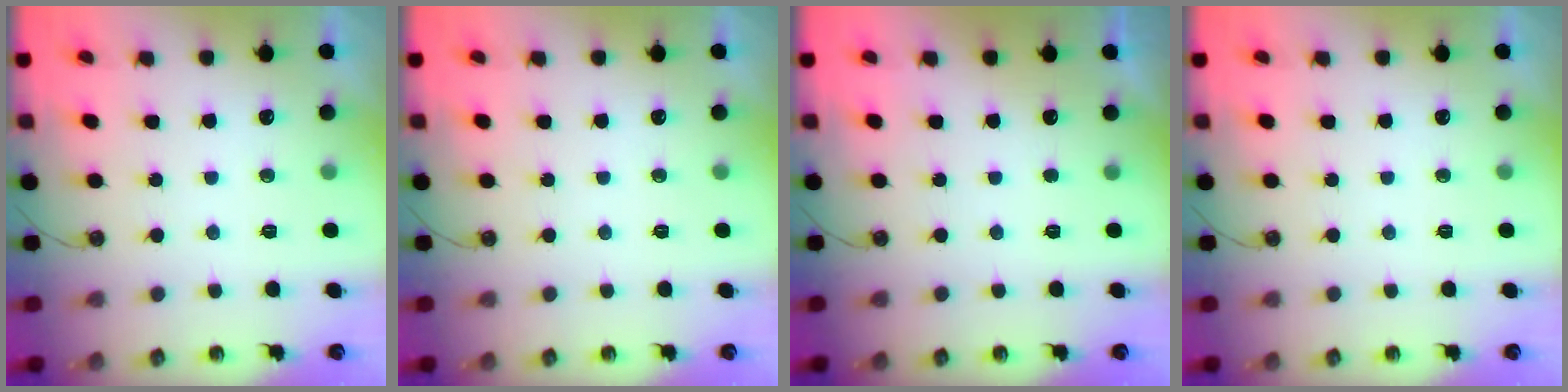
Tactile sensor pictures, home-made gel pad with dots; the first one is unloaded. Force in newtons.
{"total": 0.0}
{"total": 0.0}
{"total": 0.0}